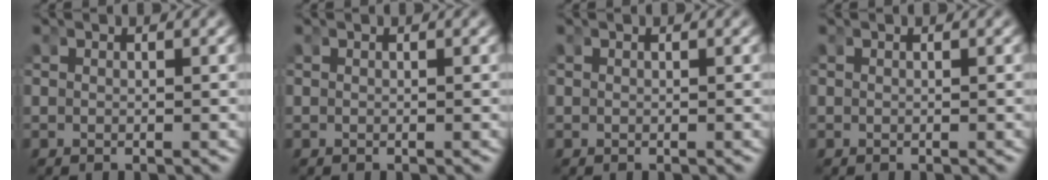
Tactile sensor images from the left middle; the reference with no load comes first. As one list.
[{"total": 0.0}, {"total": 0.0}, {"total": 0.0}]